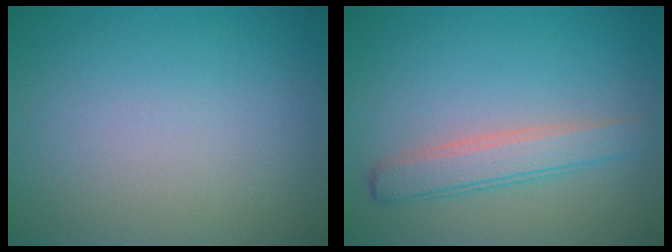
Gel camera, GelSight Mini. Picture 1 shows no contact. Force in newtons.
{"total": 3.0, "press": 3.0, "slide": 0.1}